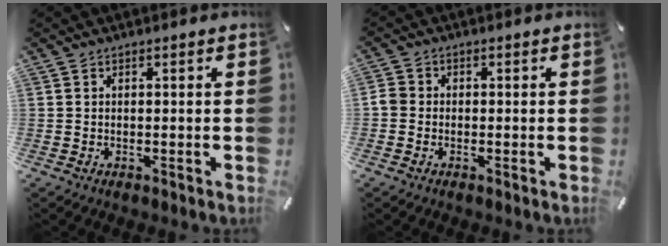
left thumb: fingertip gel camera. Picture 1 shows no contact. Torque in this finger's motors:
{"motor_torque": [0.30, 0.79, 0.29, 0.21, 0.00]}